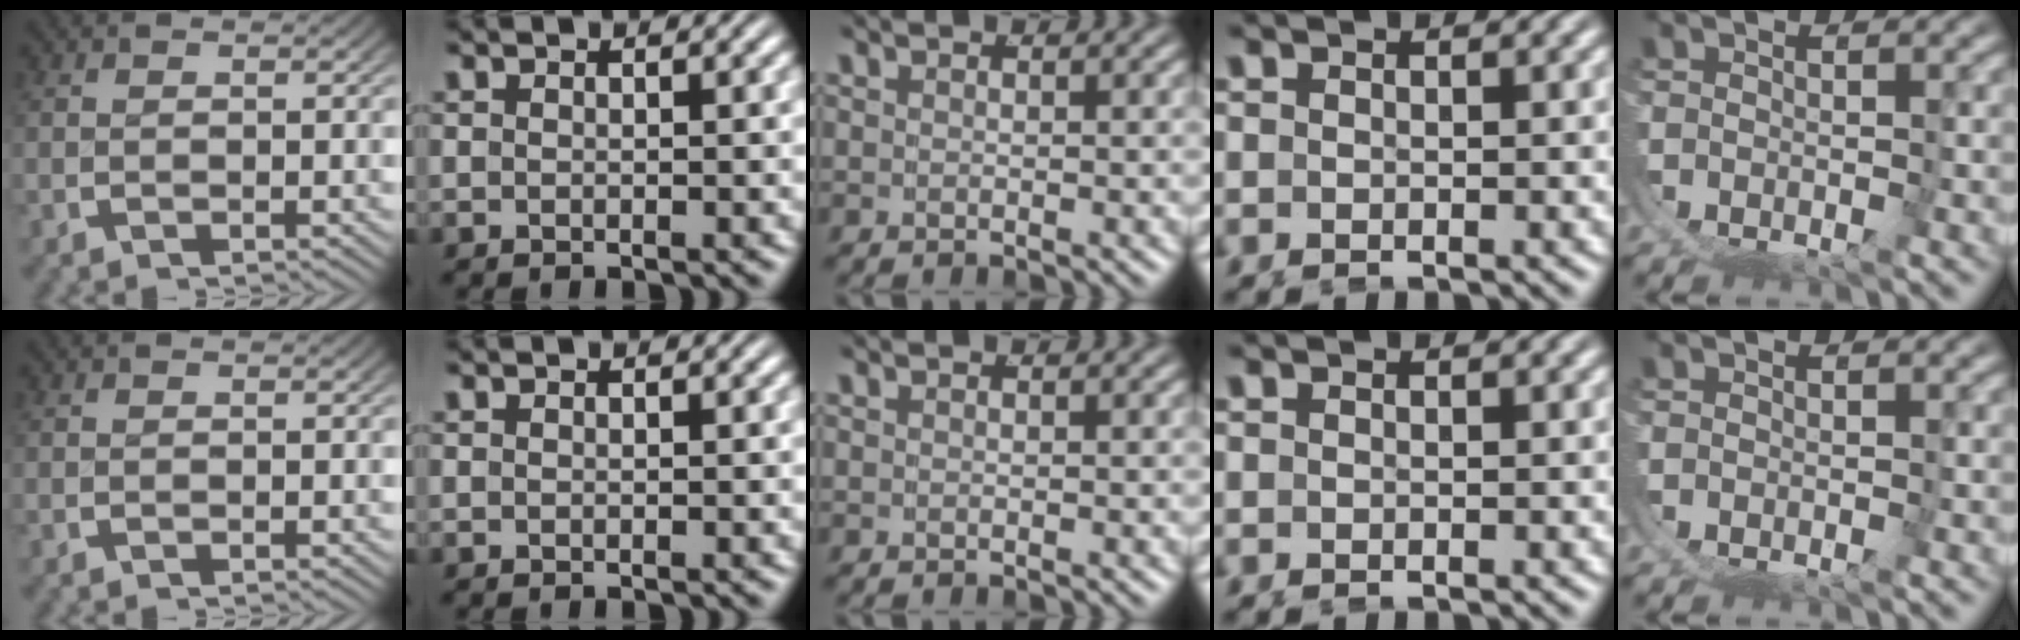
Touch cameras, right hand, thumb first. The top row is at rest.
{}